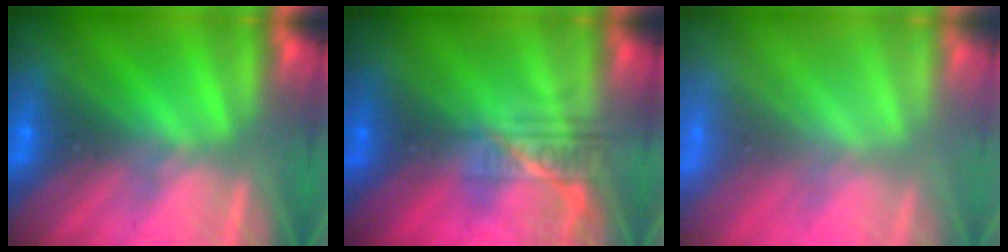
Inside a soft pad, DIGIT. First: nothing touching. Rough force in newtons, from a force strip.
{"total": 2.3}
{"total": 8.0}